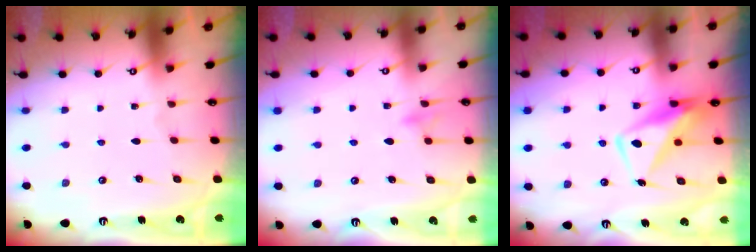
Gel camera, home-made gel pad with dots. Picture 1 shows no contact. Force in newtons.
{"total": 9.2, "press": 9.1, "slide": 0.9}
{"total": 11.3, "press": 11.2, "slide": 1.0}